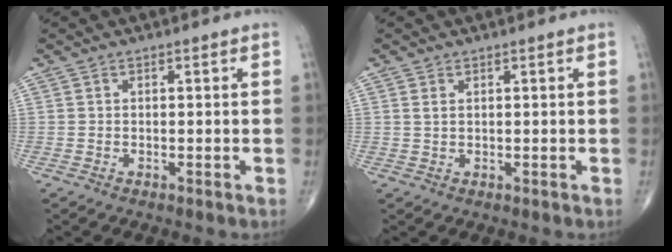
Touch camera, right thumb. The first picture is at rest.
{"total": 1.1, "force": [0.5, 0.5, 0.8], "torque": [-0.020, 0.004, 0.014]}